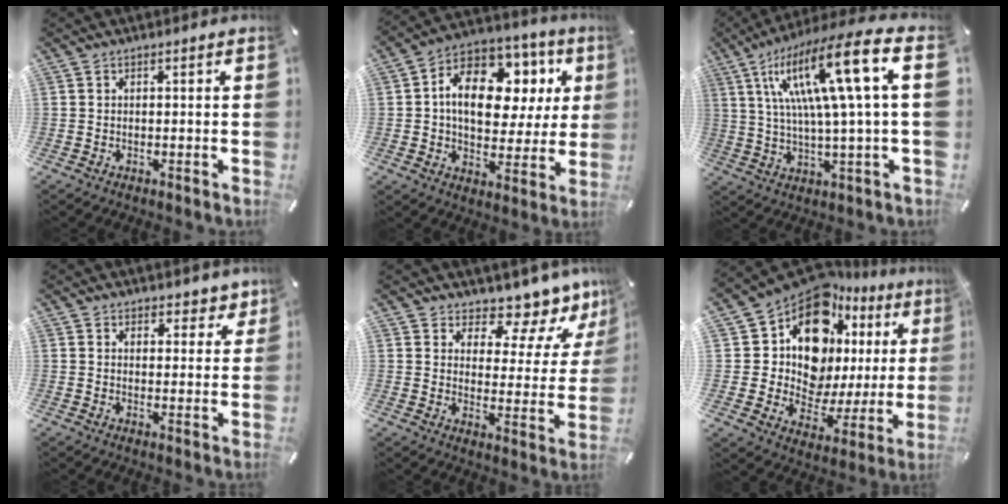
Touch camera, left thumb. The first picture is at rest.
{"total": 17.2, "force": [4.4, 11.4, 12.2], "torque": [-0.196, -0.011, 0.077]}
{"total": 20.6, "force": [7.0, 2.7, 19.2], "torque": [-0.367, -0.030, 0.087]}
{"total": 4.5, "force": [3.4, 2.9, 0.4], "torque": [0.019, -0.027, 0.056]}
{"total": 9.1, "force": [8.0, 3.6, 2.3], "torque": [-0.029, -0.086, 0.138]}
{"total": 18.5, "force": [9.8, 12.0, 10.1], "torque": [-0.183, -0.083, 0.170]}